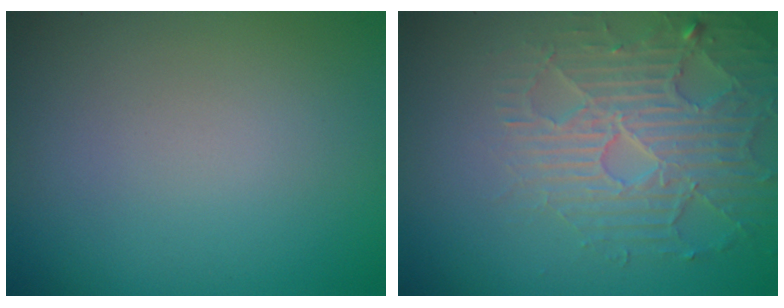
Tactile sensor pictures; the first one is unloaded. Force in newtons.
{"total": 4.7, "press": 4.1, "slide": 2.4}